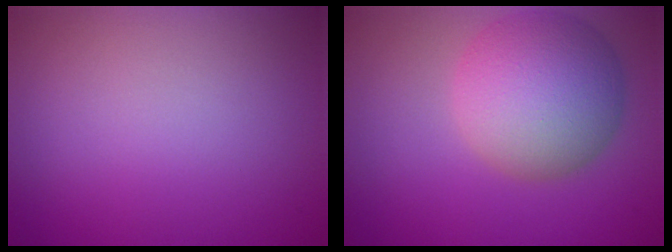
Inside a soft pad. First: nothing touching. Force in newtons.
{"total": 8.0, "press": 8.0, "slide": 0.5}